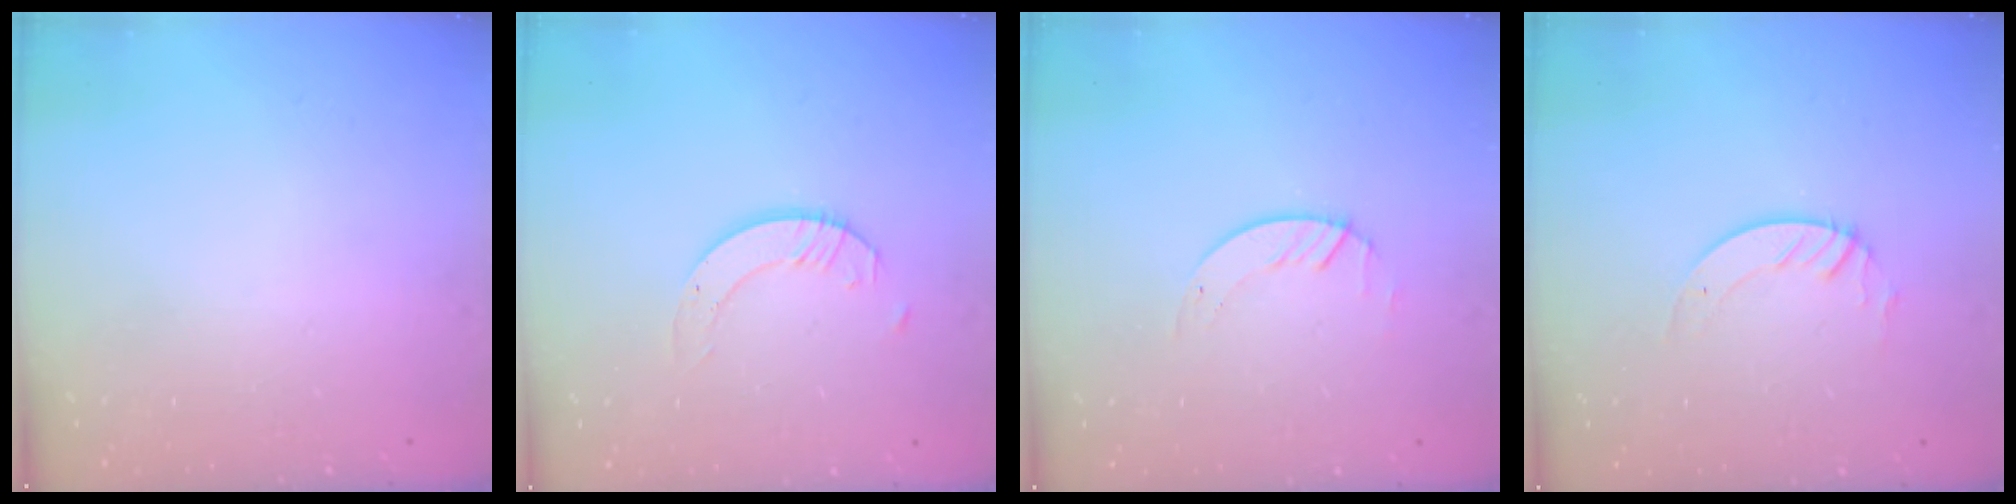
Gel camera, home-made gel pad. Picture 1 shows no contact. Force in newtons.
{"total": 3.4, "press": 3.4, "slide": 0.0}
{"total": 1.2, "press": 1.1, "slide": 0.2}
{"total": 3.0, "press": 3.0, "slide": 0.2}